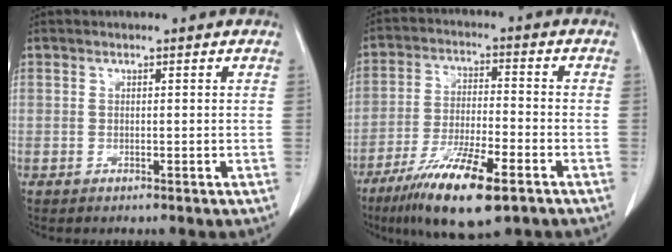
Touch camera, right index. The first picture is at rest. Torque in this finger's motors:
{"motor_torque": [1.09, -1.05, 0.73, 0.15]}